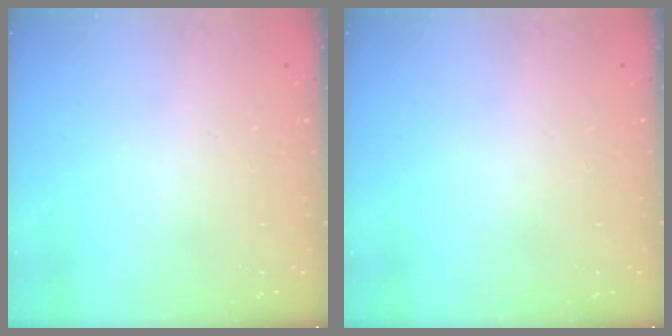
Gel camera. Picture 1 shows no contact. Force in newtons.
{"total": 0.0}